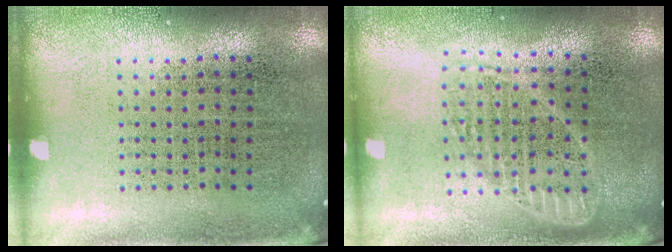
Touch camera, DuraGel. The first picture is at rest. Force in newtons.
{"total": 1.8, "press": 1.6, "slide": 0.9}